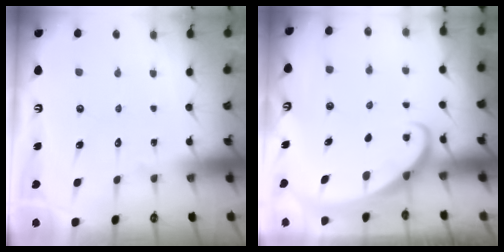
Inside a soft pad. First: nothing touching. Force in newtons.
{"total": 1.8, "press": 1.8, "slide": 0.2}